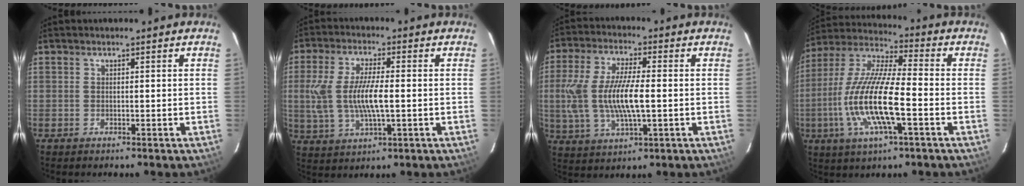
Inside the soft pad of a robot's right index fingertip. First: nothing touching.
{"total": 10.9, "force": [-0.4, 3.5, 10.3], "torque": [-0.211, -0.001, -0.002]}
{"total": 13.2, "force": [-0.8, 4.2, 12.5], "torque": [-0.256, -0.001, -0.011]}
{"total": 16.9, "force": [-4.6, 3.4, 15.9], "torque": [-0.322, -0.008, -0.093]}